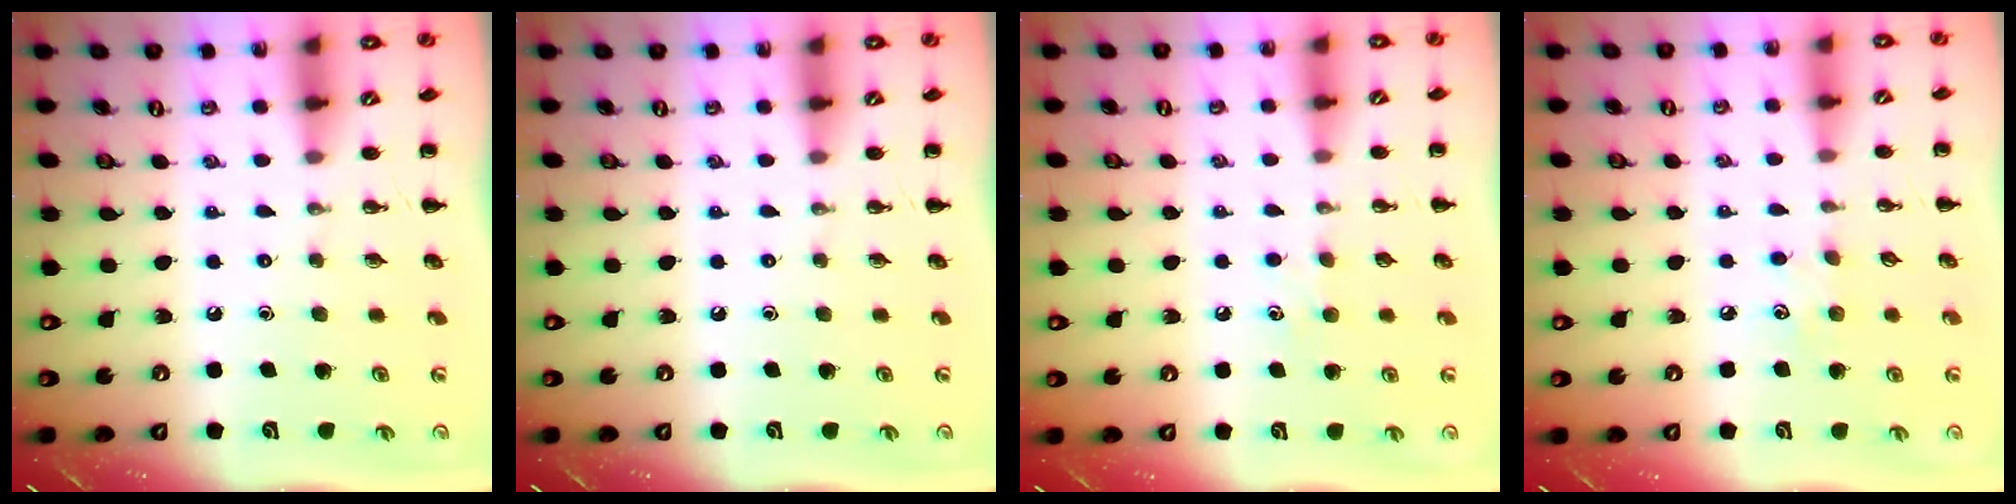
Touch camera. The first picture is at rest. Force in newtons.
{"total": 0.0}
{"total": 4.8, "press": 4.6, "slide": 1.4}
{"total": 5.2, "press": 5.0, "slide": 1.3}